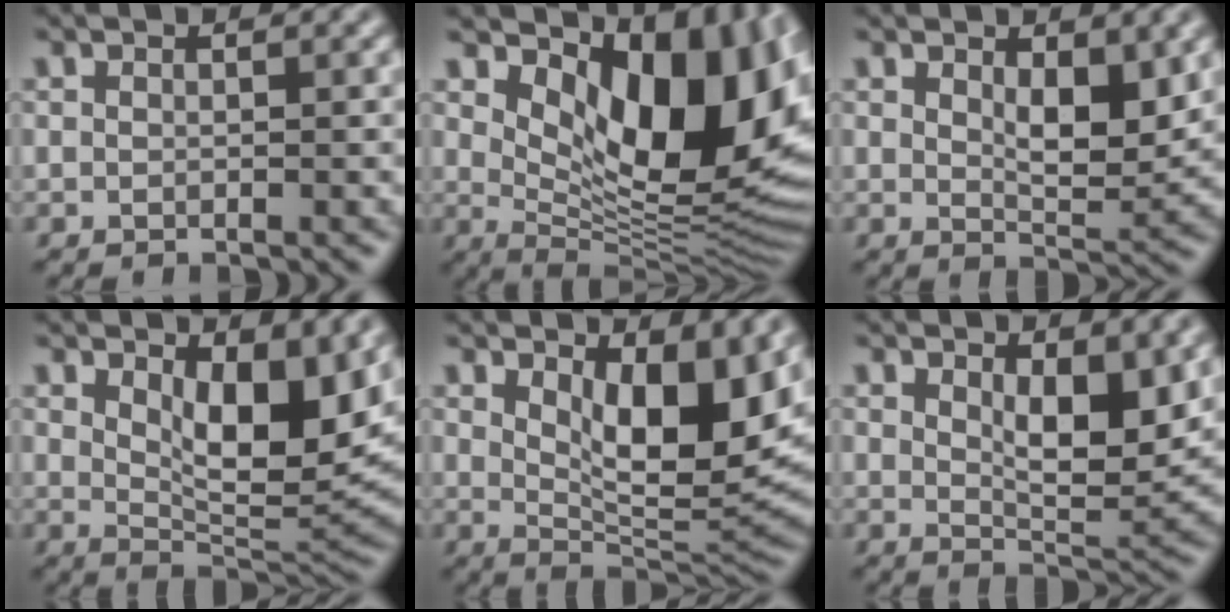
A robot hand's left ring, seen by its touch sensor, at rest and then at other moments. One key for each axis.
{"total": 14.5, "fx": 4.7, "fy": 7.1, "fz": 11.7, "tx": -0.146, "ty": -0.008, "tz": 0.088}
{"total": 4.1, "fx": 1.4, "fy": 1.6, "fz": 3.5, "tx": -0.060, "ty": -0.008, "tz": 0.027}
{"total": 7.5, "fx": 2.4, "fy": 2.9, "fz": 6.4, "tx": -0.097, "ty": -0.017, "tz": 0.044}
{"total": 8.4, "fx": 2.5, "fy": 3.2, "fz": 7.3, "tx": -0.112, "ty": -0.019, "tz": 0.047}
{"total": 5.2, "fx": 1.6, "fy": 1.9, "fz": 4.6, "tx": -0.073, "ty": -0.007, "tz": 0.032}